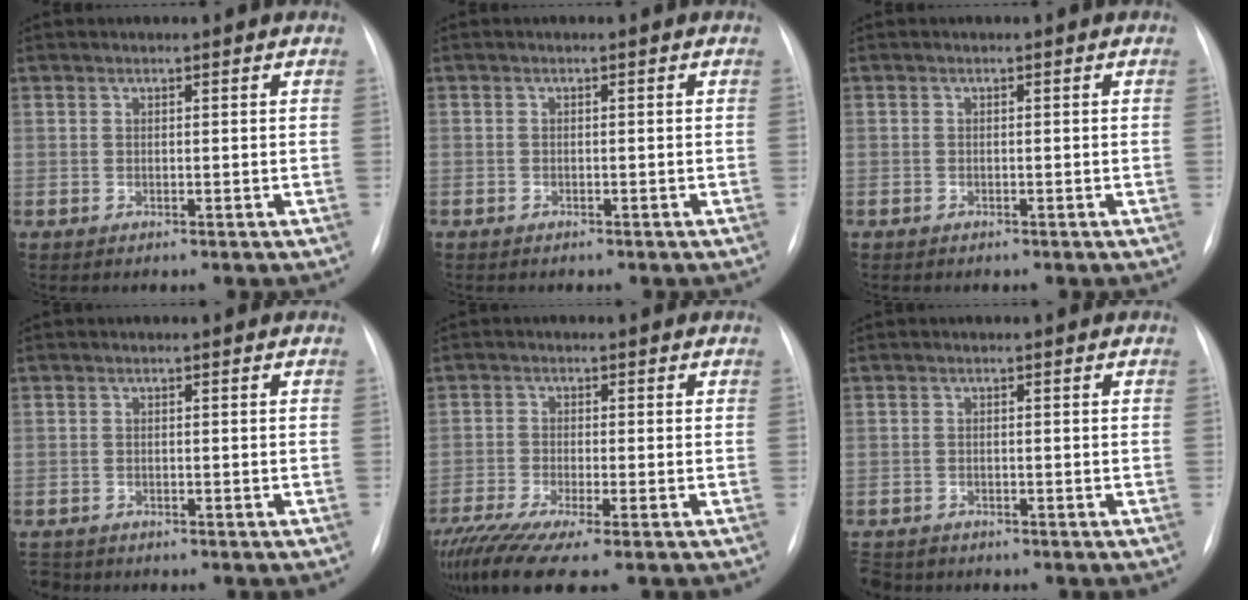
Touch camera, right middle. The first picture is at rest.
{"total": 0.9, "force": [-0.8, 0.3, 0.4], "torque": [-0.004, -0.001, -0.006]}
{"total": 0.0}
{"total": 2.0, "force": [-1.8, 0.9, 0.1], "torque": [-0.001, -0.003, -0.029]}
{"total": 9.7, "force": [-7.1, 0.7, 6.6], "torque": [-0.114, -0.021, -0.122]}
{"total": 3.8, "force": [-3.2, 1.9, 0.7], "torque": [-0.009, -0.004, -0.054]}